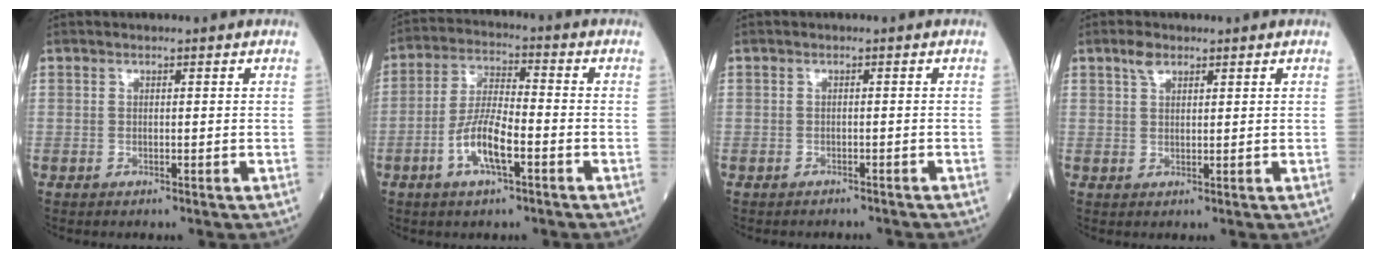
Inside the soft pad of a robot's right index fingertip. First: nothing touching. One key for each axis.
{"total": 8.1, "fx": -3.2, "fy": 1.9, "fz": 7.2, "tx": -0.147, "ty": 0.002, "tz": -0.062}
{"total": 3.0, "fx": -2.7, "fy": 1.3, "fz": 0.2, "tx": -0.005, "ty": 0.001, "tz": -0.038}
{"total": 2.3, "fx": 1.5, "fy": 1.0, "fz": 1.3, "tx": -0.027, "ty": 0.006, "tz": 0.031}